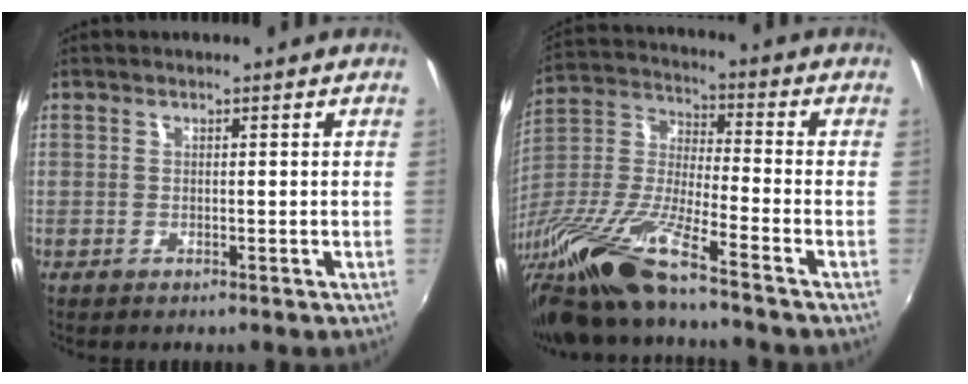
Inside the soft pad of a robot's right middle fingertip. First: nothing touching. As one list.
[{"total": 18.6, "force": [-14.4, 0.3, 11.9], "torque": [-0.239, -0.038, -0.283]}]